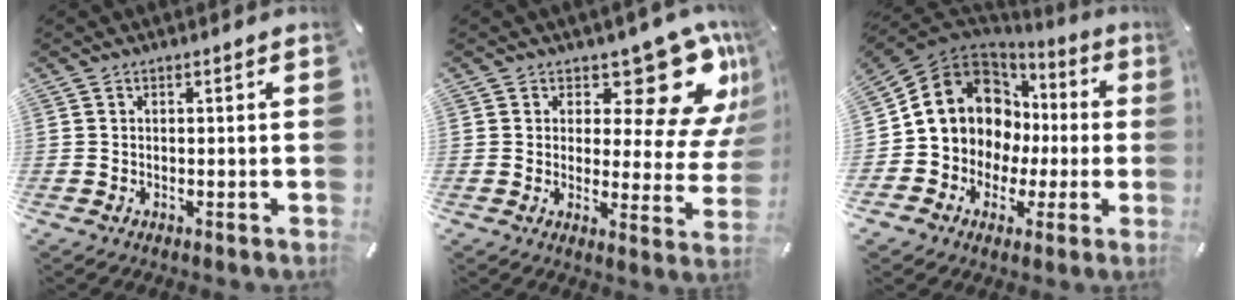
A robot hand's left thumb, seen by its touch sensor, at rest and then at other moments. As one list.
[{"total": 16.7, "force": [10.0, 7.8, 10.8], "torque": [-0.125, -0.084, 0.165]}, {"total": 14.6, "force": [2.6, 13.2, 5.7], "torque": [-0.122, -0.014, 0.064]}]